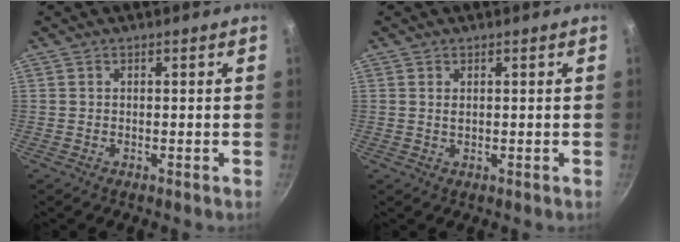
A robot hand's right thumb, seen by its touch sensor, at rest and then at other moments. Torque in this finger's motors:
{"motor_torque": [-0.43, 0.30, -0.16, 0.20, -0.04]}